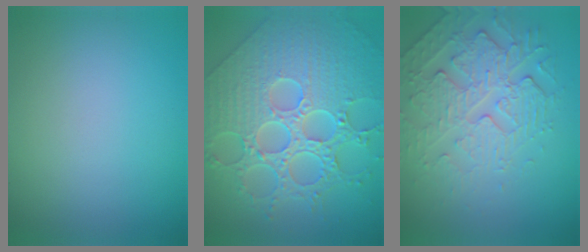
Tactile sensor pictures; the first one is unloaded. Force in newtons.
{"total": 9.4, "press": 6.9, "slide": 6.3}
{"total": 4.4, "press": 4.0, "slide": 1.6}